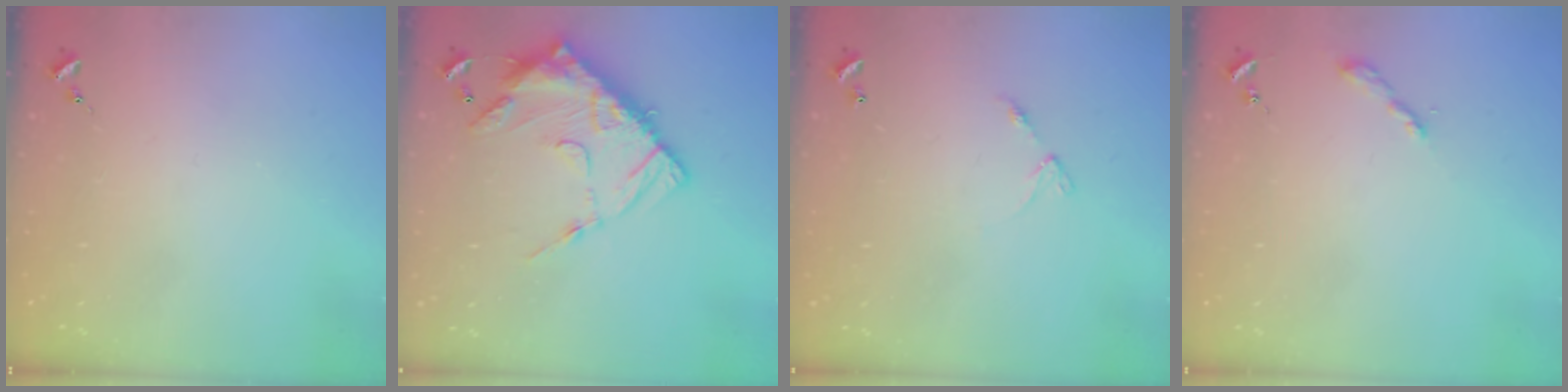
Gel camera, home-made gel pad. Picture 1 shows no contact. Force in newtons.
{"total": 16.0, "press": 15.9, "slide": 1.5}
{"total": 4.7, "press": 4.7, "slide": 0.4}
{"total": 2.2, "press": 2.2, "slide": 0.2}